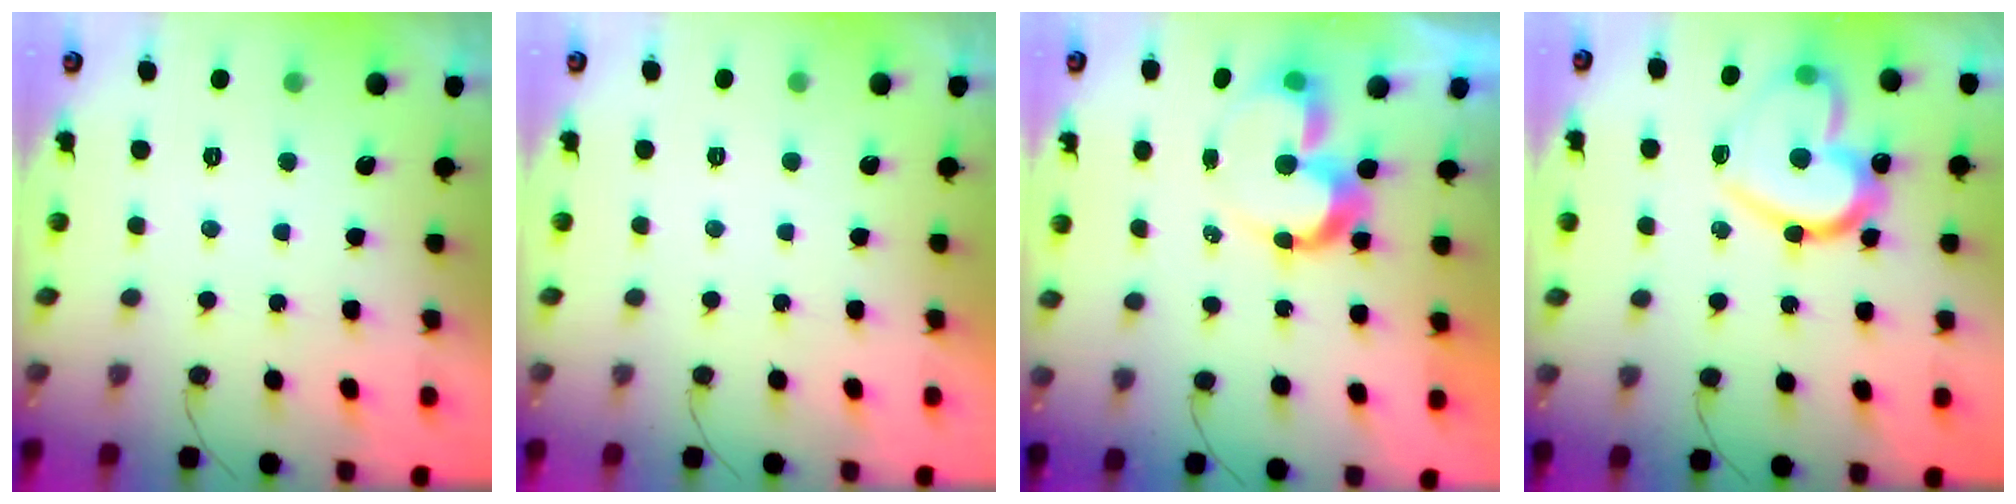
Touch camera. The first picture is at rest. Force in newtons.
{"total": 1.7, "press": 1.7, "slide": 0.0}
{"total": 10.3, "press": 10.2, "slide": 0.7}
{"total": 21.3, "press": 21.1, "slide": 2.6}